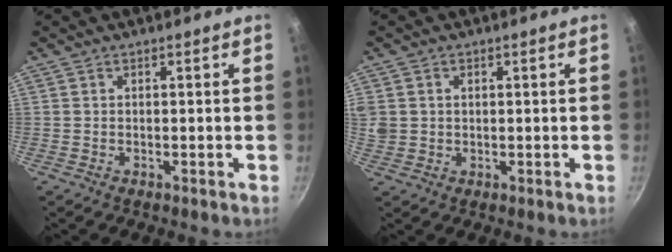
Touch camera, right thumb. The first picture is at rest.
{"total": 5.4, "force": [1.0, 4.6, 2.5], "torque": [-0.049, 0.005, 0.026]}